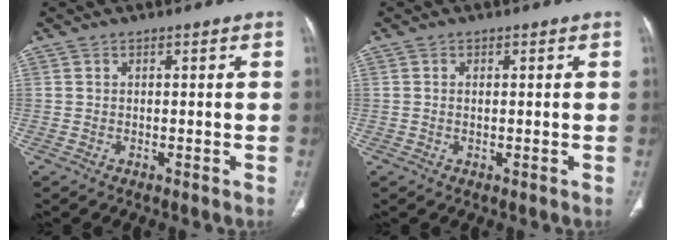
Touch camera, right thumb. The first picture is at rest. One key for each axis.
{"total": 0.6, "fx": 0.1, "fy": 0.2, "fz": 0.5, "tx": -0.012, "ty": 0.003, "tz": 0.002}